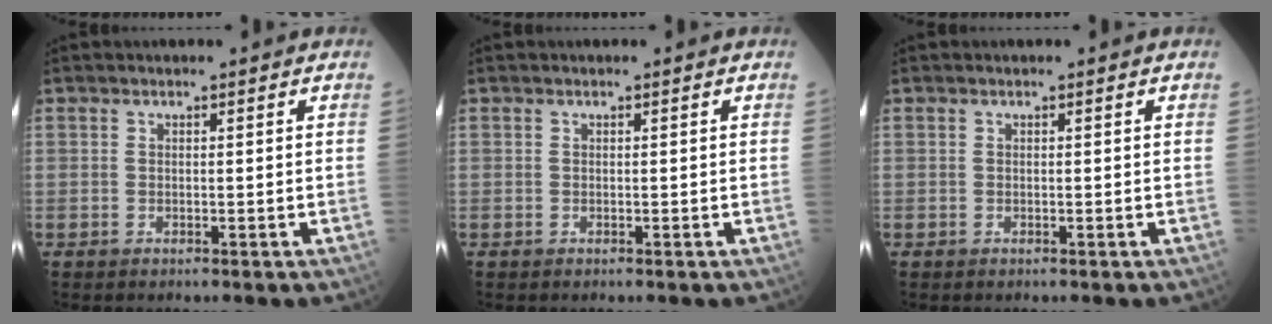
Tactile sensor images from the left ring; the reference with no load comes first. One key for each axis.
{"total": 0.0}
{"total": 0.0}